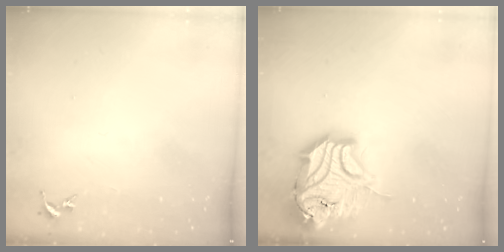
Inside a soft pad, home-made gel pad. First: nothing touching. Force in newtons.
{"total": 21.9, "press": 21.7, "slide": 2.9}